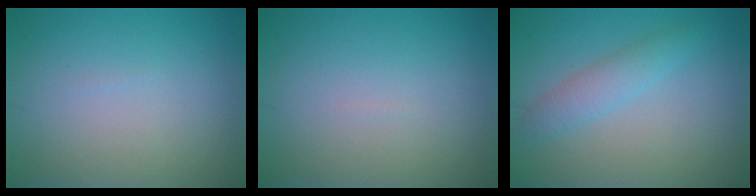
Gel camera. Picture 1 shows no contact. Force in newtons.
{"total": 0.0}
{"total": 2.4, "press": 2.4, "slide": 0.1}